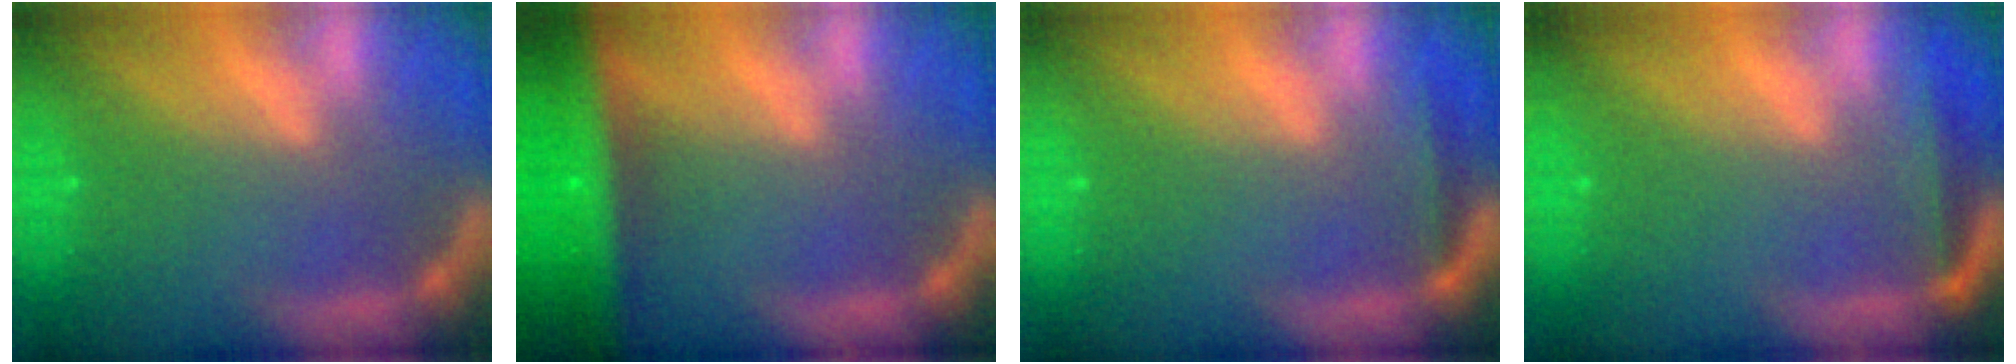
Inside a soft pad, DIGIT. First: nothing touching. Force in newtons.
{"total": 9.0}
{"total": 1.4}
{"total": 2.5}